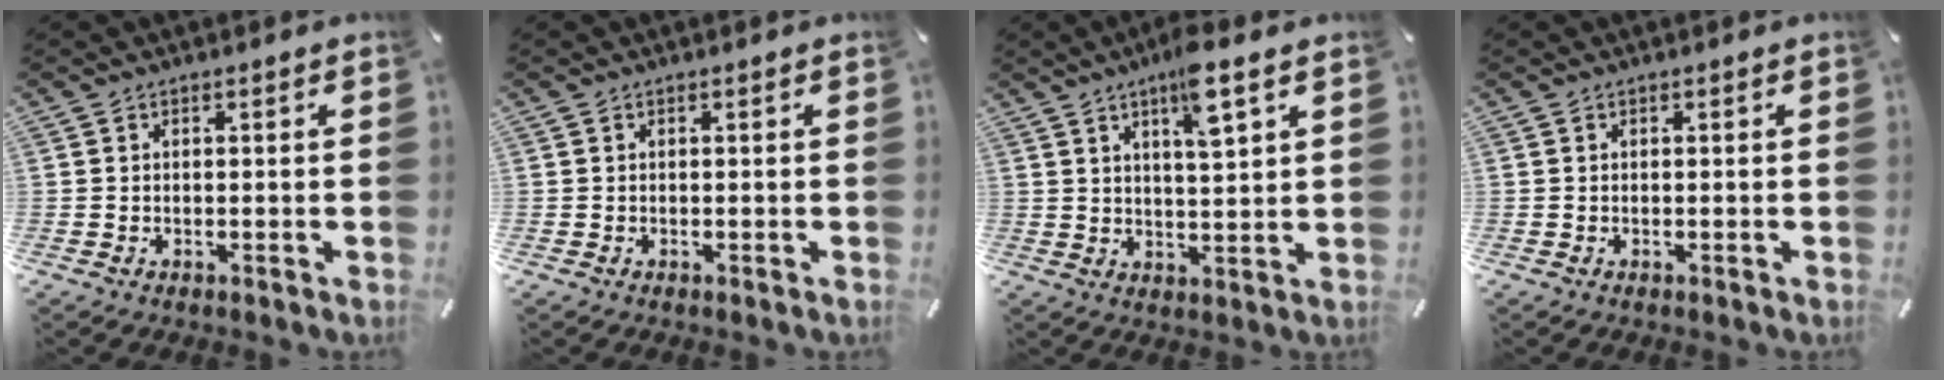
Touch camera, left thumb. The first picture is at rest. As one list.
[{"total": 0.0}, {"total": 8.4, "force": [5.2, 1.9, 6.2], "torque": [-0.102, -0.021, 0.086]}, {"total": 0.0}]